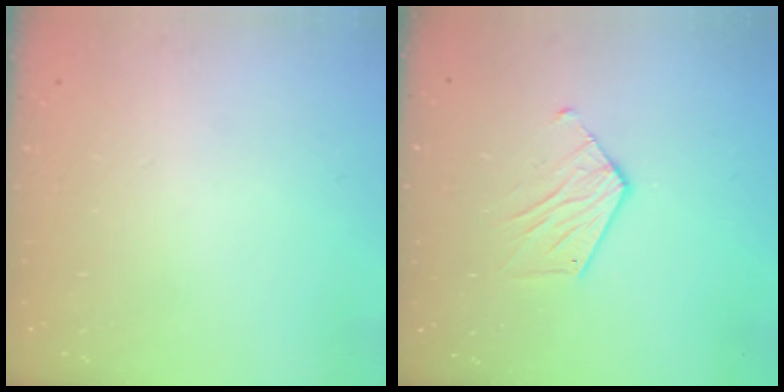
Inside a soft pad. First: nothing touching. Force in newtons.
{"total": 7.6, "press": 7.5, "slide": 0.4}